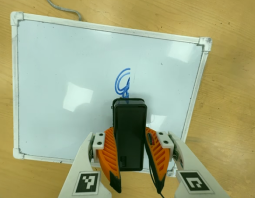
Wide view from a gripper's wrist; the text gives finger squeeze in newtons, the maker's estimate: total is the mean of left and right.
{"total": 7.1, "left": 5.6, "right": 8.6}